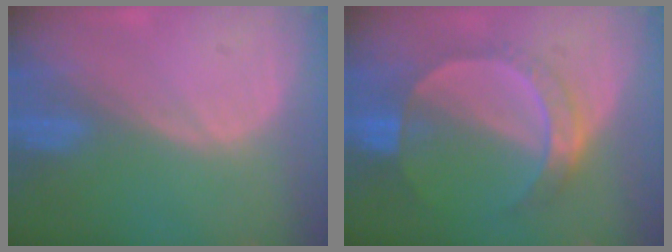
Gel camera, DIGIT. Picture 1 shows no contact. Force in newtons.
{"total": 7.2, "press": 6.3, "slide": 3.5}